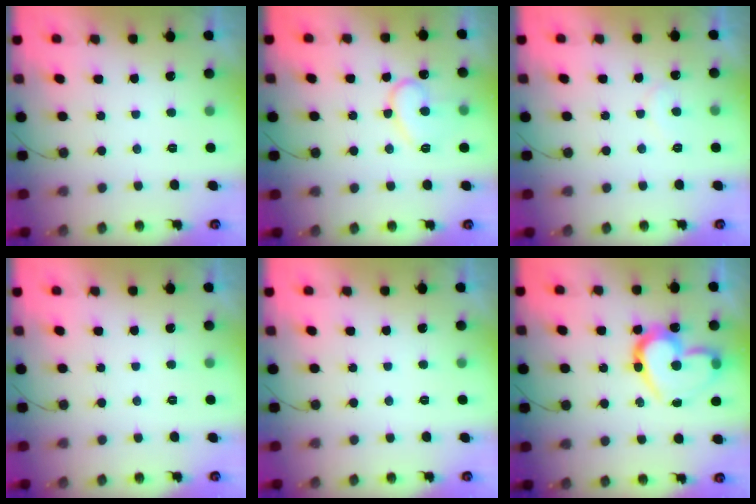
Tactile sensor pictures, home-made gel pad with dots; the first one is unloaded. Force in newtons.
{"total": 11.4, "press": 11.4, "slide": 0.9}
{"total": 5.5, "press": 5.5, "slide": 0.3}
{"total": 0.0}
{"total": 0.0}
{"total": 18.4, "press": 18.2, "slide": 2.0}